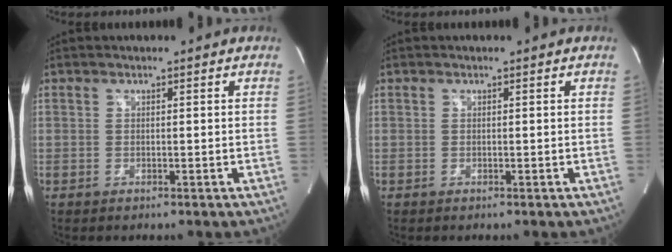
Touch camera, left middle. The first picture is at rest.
{"total": 0.0}